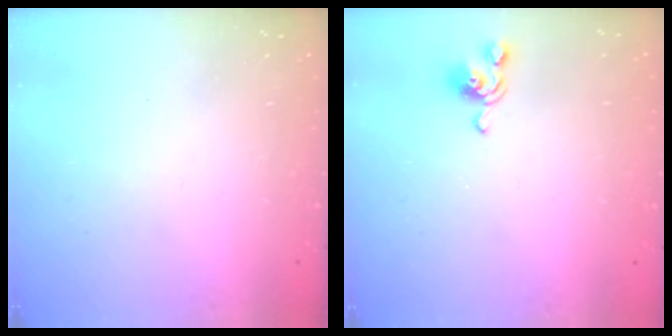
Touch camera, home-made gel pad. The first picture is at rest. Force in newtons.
{"total": 2.6, "press": 2.5, "slide": 0.7}